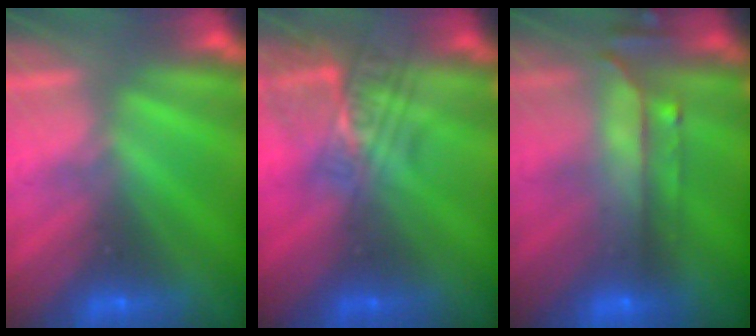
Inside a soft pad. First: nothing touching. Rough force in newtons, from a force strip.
{"total": 2.4}
{"total": 7.5}